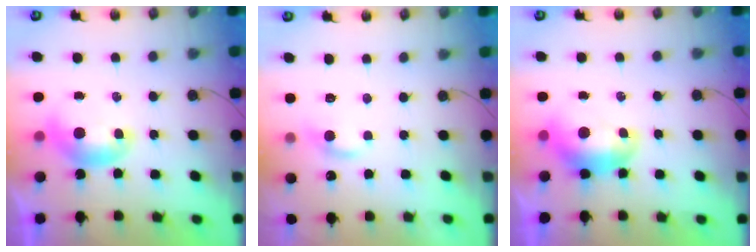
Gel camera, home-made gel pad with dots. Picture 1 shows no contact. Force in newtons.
{"total": 0.9, "press": 0.5, "slide": 0.7}
{"total": 1.7, "press": 1.6, "slide": 0.6}